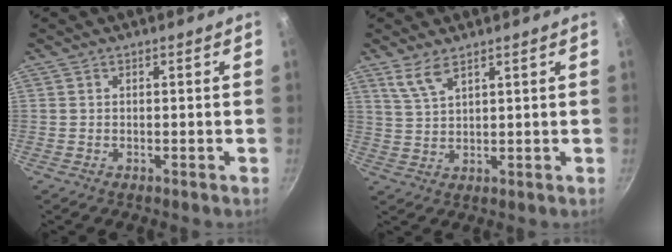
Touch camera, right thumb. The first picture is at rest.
{"total": 4.6, "force": [3.2, 1.2, 3.0], "torque": [-0.062, -0.018, 0.073]}